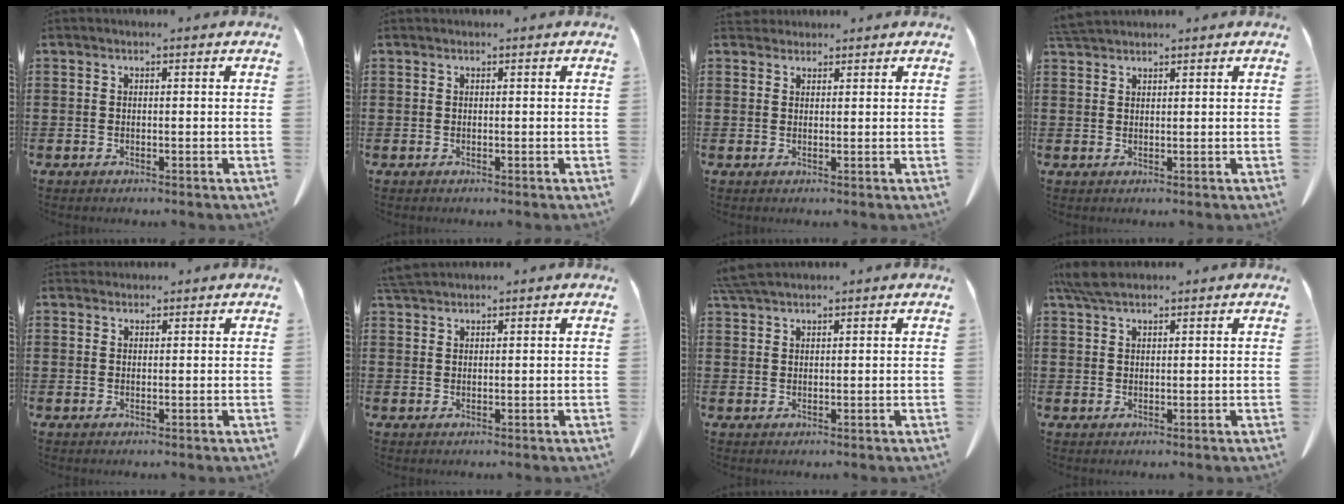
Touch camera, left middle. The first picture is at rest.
{"total": 0.0}
{"total": 1.8, "force": [1.7, 0.7, 0.2], "torque": [-0.009, 0.003, 0.034]}
{"total": 2.8, "force": [2.7, 0.4, 0.9], "torque": [-0.025, -0.001, 0.053]}
{"total": 1.2, "force": [1.2, 0.4, 0.0], "torque": [-0.004, 0.000, 0.025]}
{"total": 2.6, "force": [2.5, 0.3, 0.8], "torque": [-0.023, -0.001, 0.049]}
{"total": 3.5, "force": [3.1, 0.4, 1.5], "torque": [-0.039, -0.002, 0.060]}
{"total": 4.0, "force": [3.1, 1.2, 2.3], "torque": [-0.054, 0.001, 0.060]}